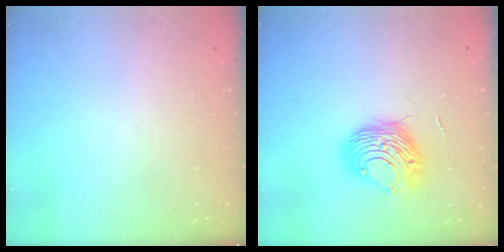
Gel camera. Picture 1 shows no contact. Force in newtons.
{"total": 9.9, "press": 9.9, "slide": 0.7}